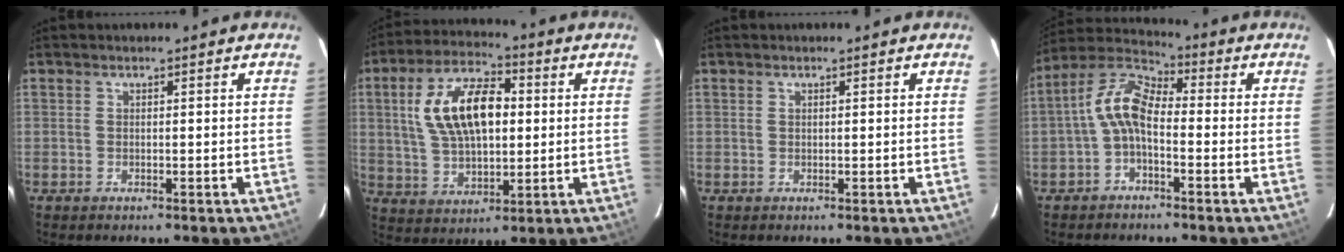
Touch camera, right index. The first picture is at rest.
{"total": 15.4, "force": [2.7, 7.9, 12.9], "torque": [-0.247, 0.021, 0.052]}
{"total": 0.0}
{"total": 7.8, "force": [-1.9, 3.9, 6.4], "torque": [-0.141, 0.024, -0.044]}